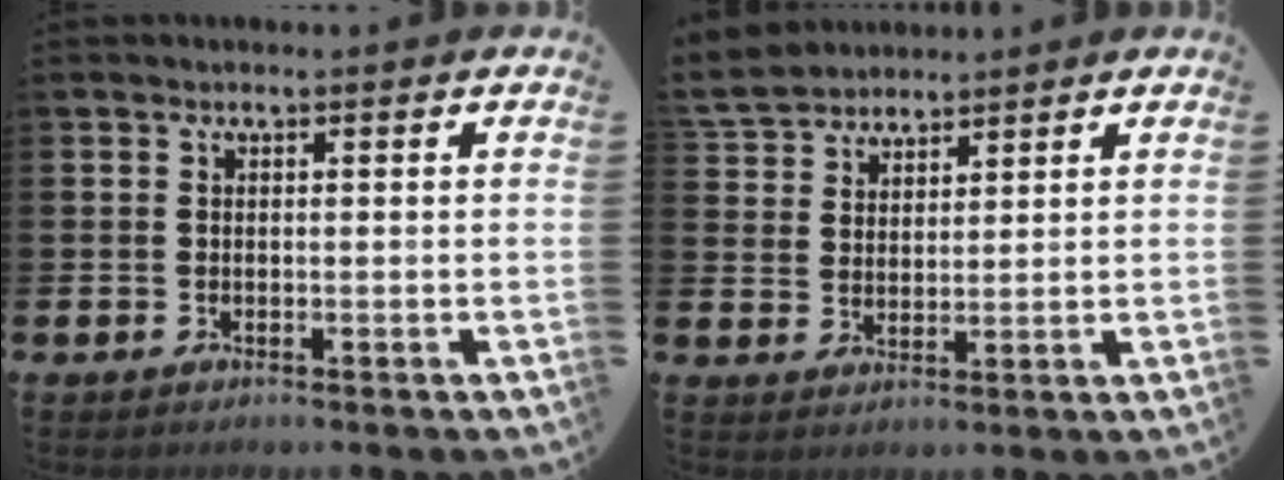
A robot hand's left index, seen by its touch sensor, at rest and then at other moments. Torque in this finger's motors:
{"motor_torque": [1.10, -1.04, 1.05, 0.22]}